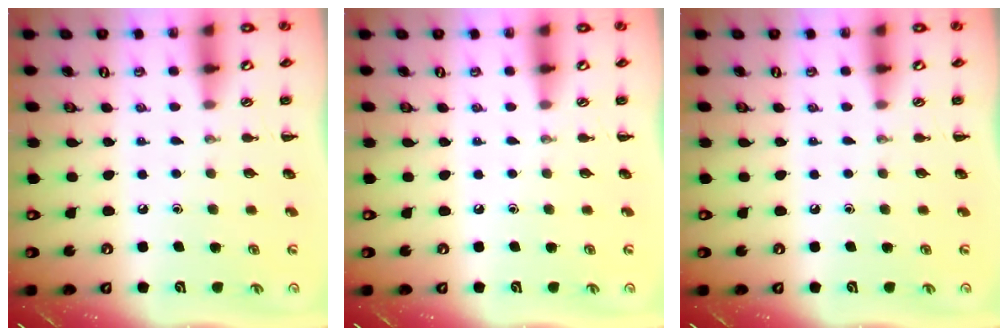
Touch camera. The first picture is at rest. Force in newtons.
{"total": 0.0}
{"total": 0.0}